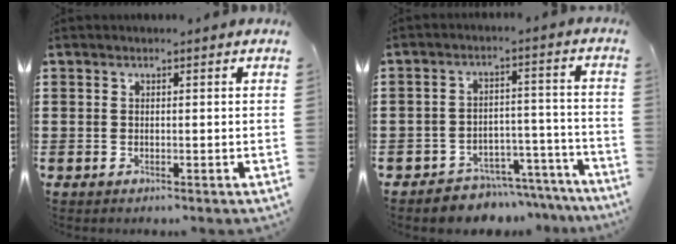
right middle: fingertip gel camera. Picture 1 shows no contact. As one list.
[{"total": 5.0, "force": [-4.9, 1.1, 0.3], "torque": [-0.009, 0.016, -0.099]}]